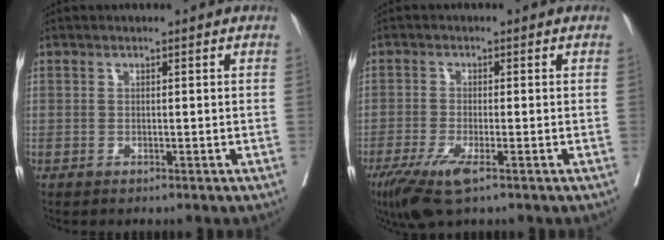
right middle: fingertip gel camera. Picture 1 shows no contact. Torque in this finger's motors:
{"motor_torque": [0.77, -0.55, 0.19, 0.04]}